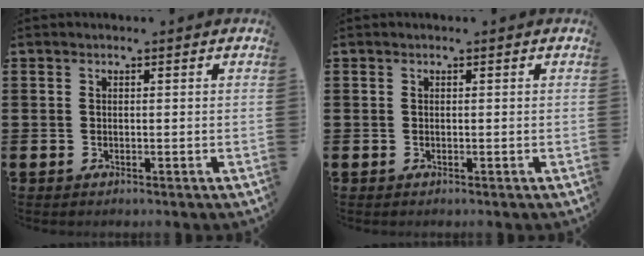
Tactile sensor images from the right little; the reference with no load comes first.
{"total": 0.0}